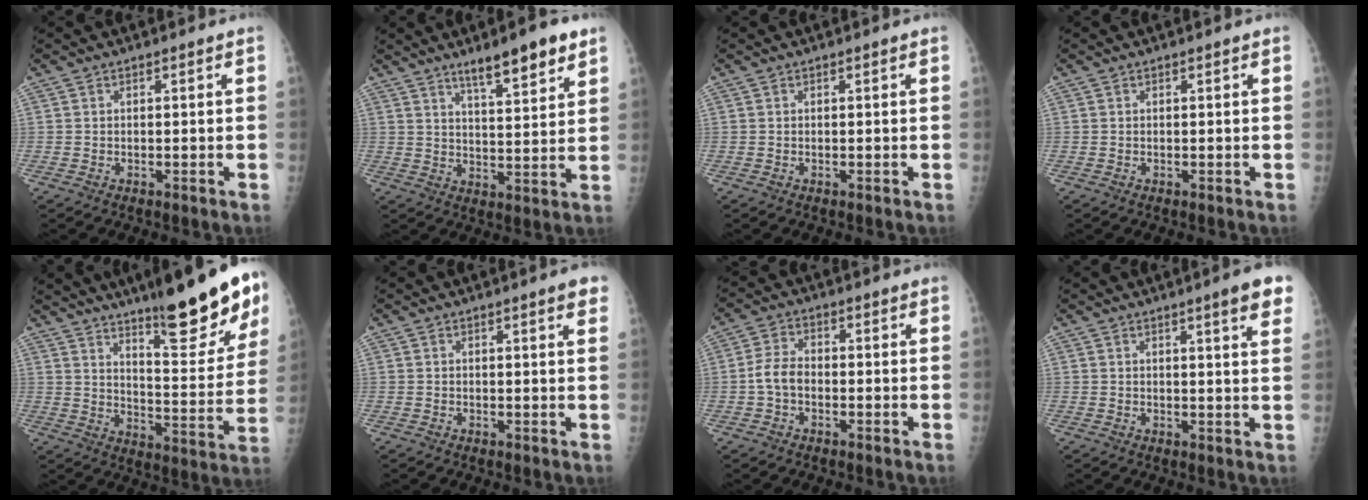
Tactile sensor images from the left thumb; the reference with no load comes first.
{"total": 10.4, "force": [7.0, 2.1, 7.4], "torque": [-0.098, -0.035, 0.108]}
{"total": 0.0}
{"total": 0.0}
{"total": 22.3, "force": [14.2, 4.9, 16.5], "torque": [-0.202, -0.071, 0.217]}
{"total": 2.7, "force": [1.6, 0.4, 2.1], "torque": [-0.023, -0.004, 0.017]}
{"total": 4.6, "force": [-1.0, 3.1, 3.2], "torque": [-0.061, 0.016, -0.024]}
{"total": 6.2, "force": [3.6, 0.5, 5.0], "torque": [-0.056, -0.012, 0.043]}